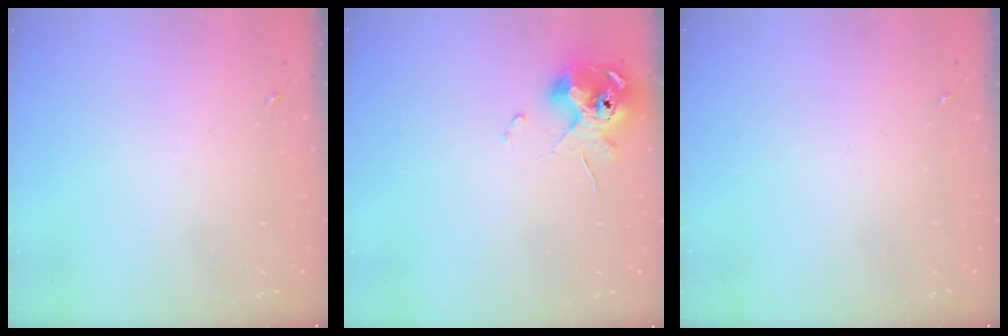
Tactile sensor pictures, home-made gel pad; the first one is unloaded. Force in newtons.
{"total": 10.4, "press": 10.3, "slide": 1.4}
{"total": 0.0}